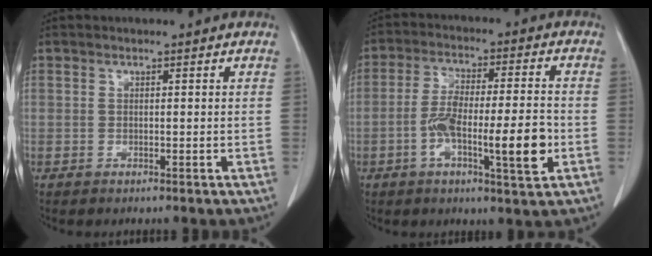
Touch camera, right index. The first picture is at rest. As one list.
[{"total": 12.3, "force": [-3.3, 1.9, 11.6], "torque": [-0.199, 0.005, -0.056]}]